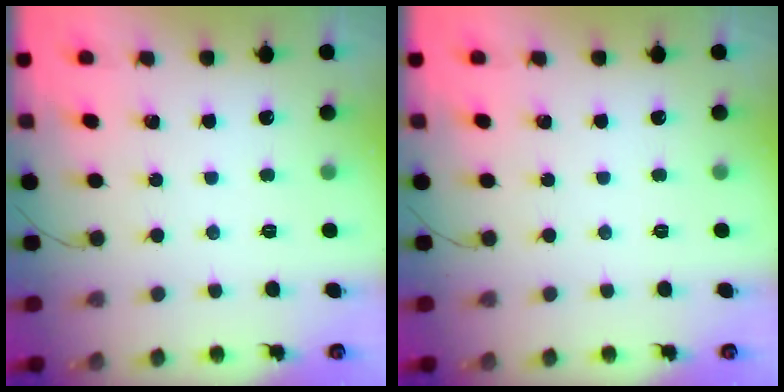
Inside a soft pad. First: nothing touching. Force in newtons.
{"total": 0.0}